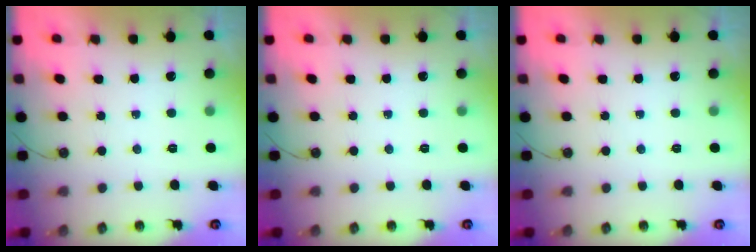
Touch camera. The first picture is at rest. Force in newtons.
{"total": 0.0}
{"total": 0.0}